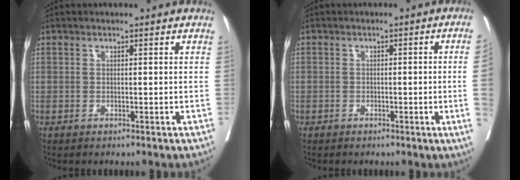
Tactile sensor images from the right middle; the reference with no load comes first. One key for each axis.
{"total": 4.0, "fx": -0.7, "fy": -0.8, "fz": 3.8, "tx": -0.051, "ty": 0.001, "tz": -0.009}